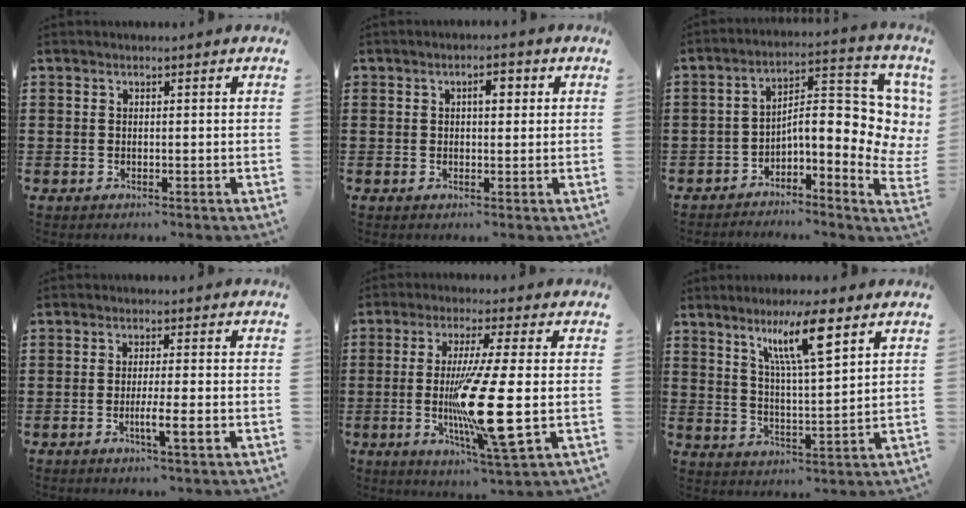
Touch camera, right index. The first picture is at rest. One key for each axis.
{"total": 2.6, "fx": 0.7, "fy": 1.3, "fz": 2.2, "tx": -0.028, "ty": 0.003, "tz": 0.006}
{"total": 8.1, "fx": 0.1, "fy": 2.9, "fz": 7.5, "tx": -0.114, "ty": -0.034, "tz": -0.011}
{"total": 4.5, "fx": -1.5, "fy": 0.2, "fz": 4.3, "tx": -0.070, "ty": -0.009, "tz": -0.026}
{"total": 14.7, "fx": -1.6, "fy": 1.2, "fz": 14.5, "tx": -0.278, "ty": -0.022, "tz": -0.035}
{"total": 9.1, "fx": 5.1, "fy": 1.1, "fz": 7.4, "tx": -0.142, "ty": -0.002, "tz": 0.081}